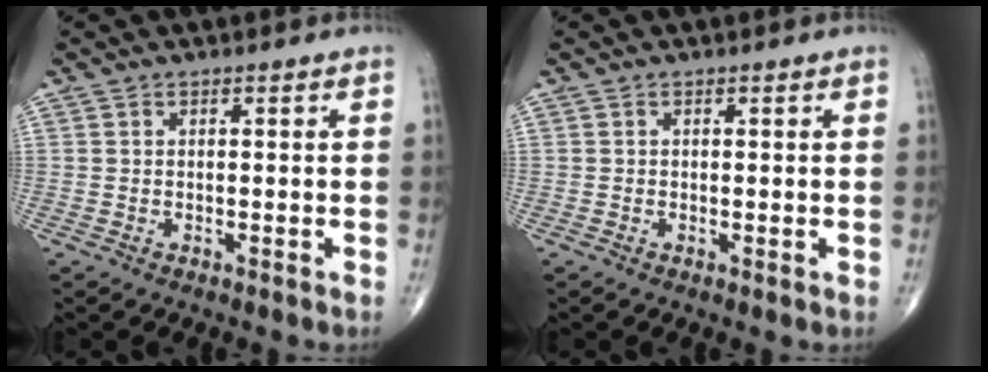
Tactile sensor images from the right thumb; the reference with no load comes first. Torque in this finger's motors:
{"motor_torque": [0.29, 0.23, 0.38, 0.01, -0.01]}